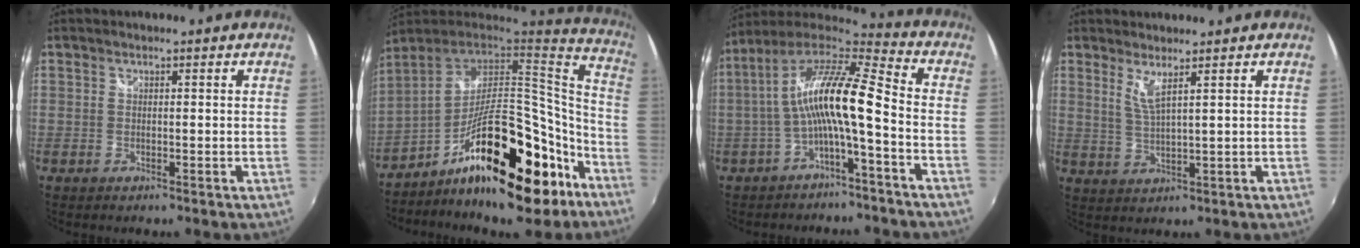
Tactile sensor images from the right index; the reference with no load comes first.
{"total": 24.6, "force": [-12.6, 8.9, 19.1], "torque": [-0.290, 0.005, -0.202]}
{"total": 14.1, "force": [-2.2, 2.2, 13.8], "torque": [-0.262, 0.018, -0.045]}
{"total": 3.3, "force": [2.2, -0.2, 2.5], "torque": [-0.053, -0.010, 0.039]}